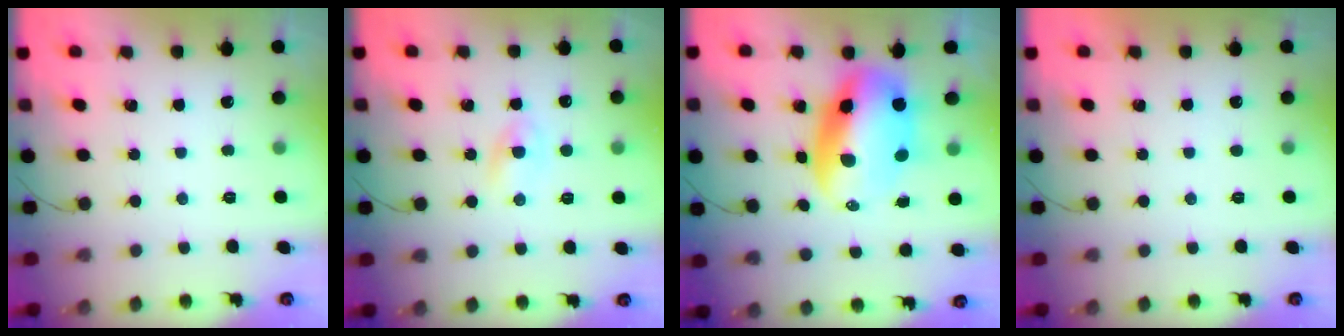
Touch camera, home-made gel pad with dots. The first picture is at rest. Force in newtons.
{"total": 2.2, "press": 2.0, "slide": 0.9}
{"total": 12.5, "press": 12.1, "slide": 3.2}
{"total": 1.0, "press": 1.0, "slide": 0.2}